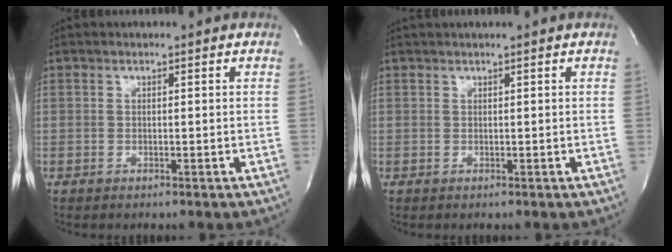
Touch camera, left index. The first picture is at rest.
{"total": 1.2, "force": [0.9, -0.3, 0.7], "torque": [-0.010, 0.016, 0.022]}